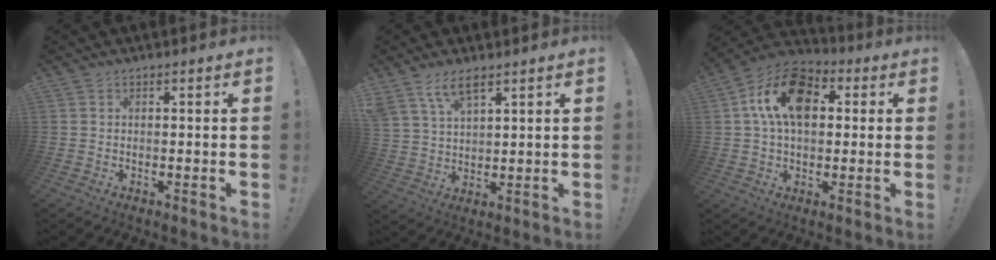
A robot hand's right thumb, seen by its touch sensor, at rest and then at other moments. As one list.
[{"total": 7.6, "force": [5.4, 3.3, 4.2], "torque": [-0.083, -0.017, 0.102]}, {"total": 16.9, "force": [4.5, 10.9, 12.1], "torque": [-0.198, 0.008, 0.081]}]